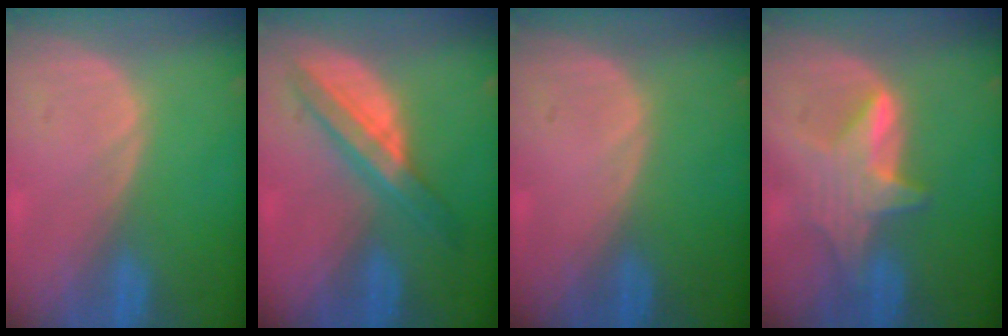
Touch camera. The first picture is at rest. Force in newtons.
{"total": 6.2, "press": 6.2, "slide": 0.1}
{"total": 0.0}
{"total": 6.0, "press": 6.0, "slide": 0.8}